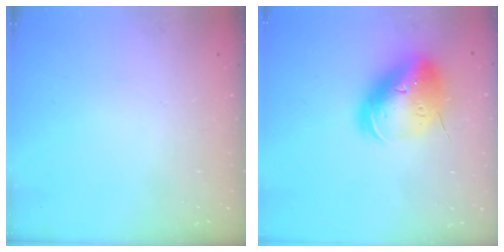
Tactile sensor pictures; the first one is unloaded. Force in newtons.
{"total": 21.6, "press": 21.3, "slide": 3.4}